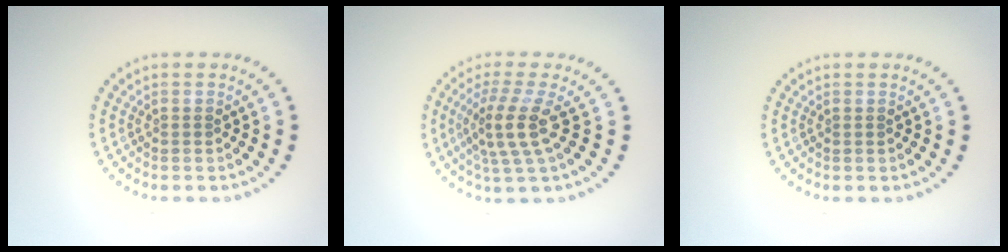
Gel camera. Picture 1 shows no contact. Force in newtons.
{"total": 3.6, "press": 2.9, "slide": 2.1}
{"total": 0.0}